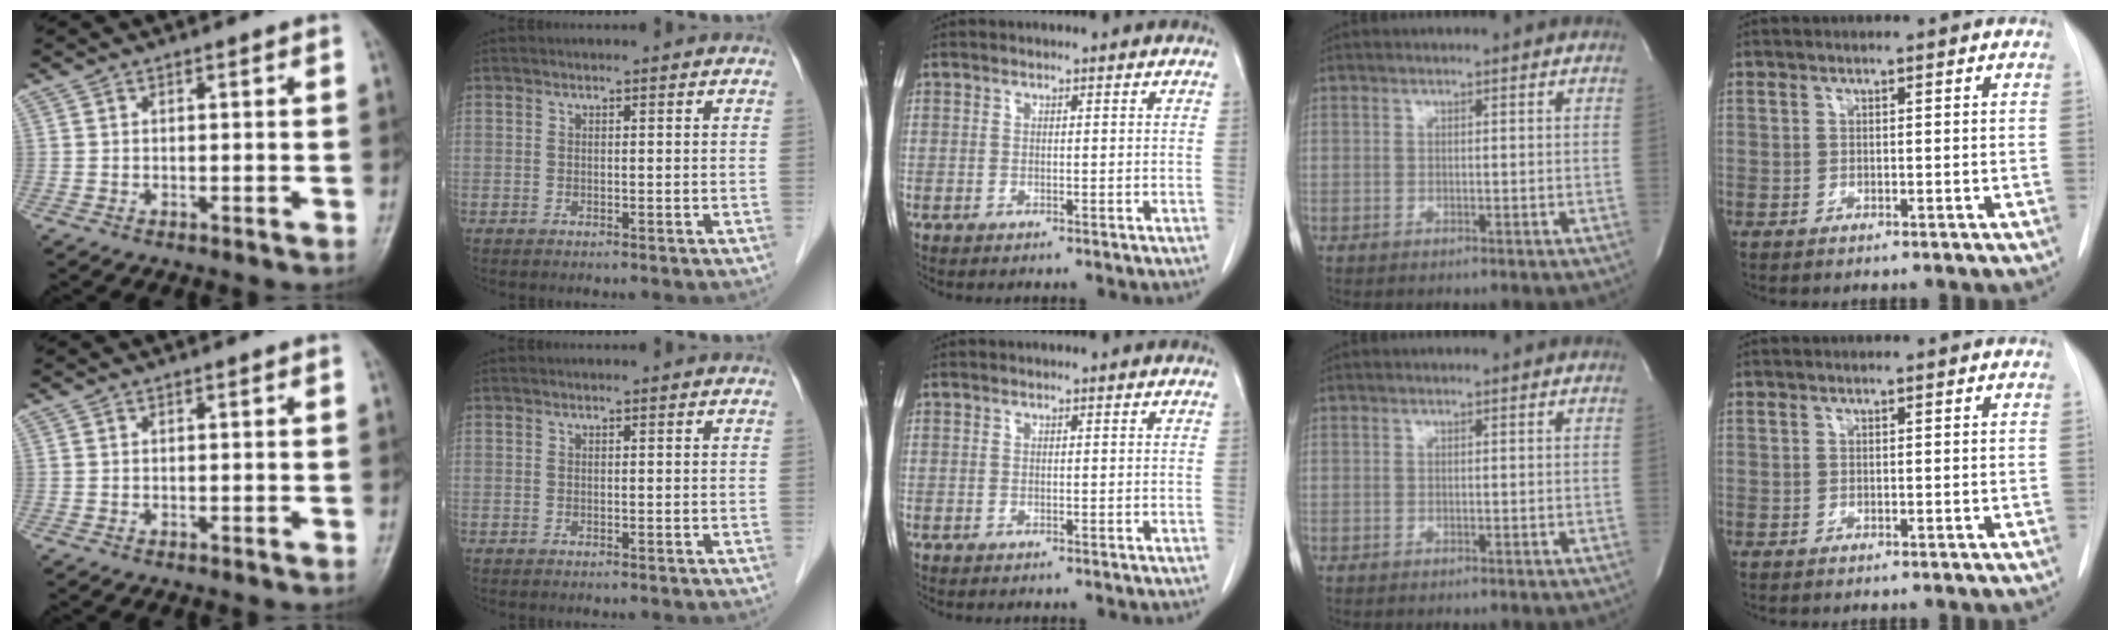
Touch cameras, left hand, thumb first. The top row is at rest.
{}